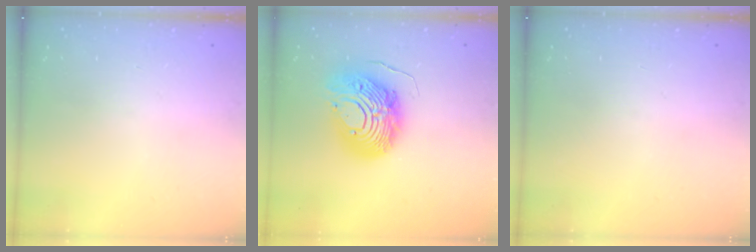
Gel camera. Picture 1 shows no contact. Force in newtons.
{"total": 16.1, "press": 16.0, "slide": 1.4}
{"total": 0.0}